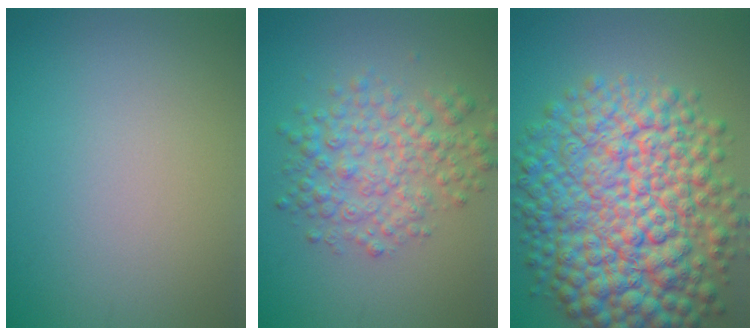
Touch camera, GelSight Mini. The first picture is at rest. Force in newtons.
{"total": 4.7, "press": 4.7, "slide": 0.1}
{"total": 13.4, "press": 13.4, "slide": 0.2}